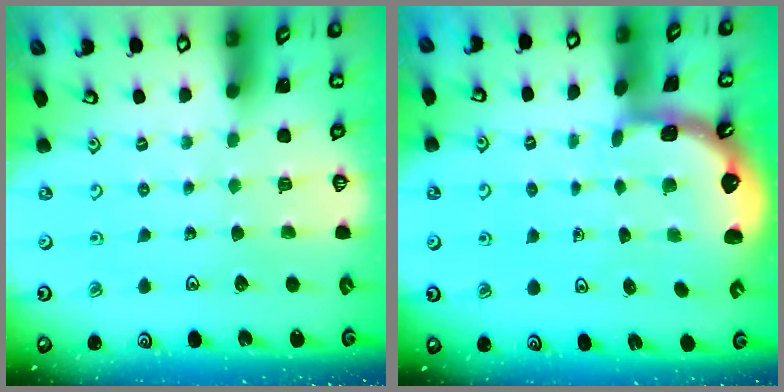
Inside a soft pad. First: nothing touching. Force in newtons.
{"total": 1.2, "press": 1.2, "slide": 0.1}